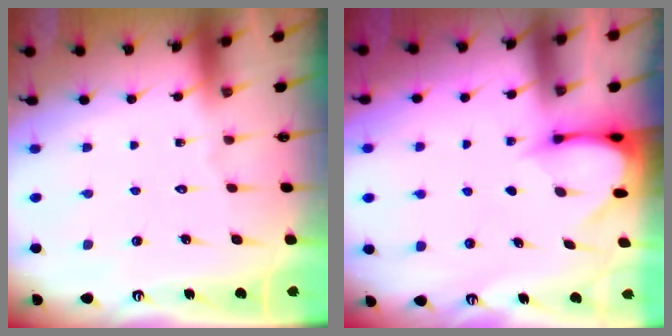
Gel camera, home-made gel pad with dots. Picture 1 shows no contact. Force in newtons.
{"total": 3.4, "press": 3.4, "slide": 0.3}